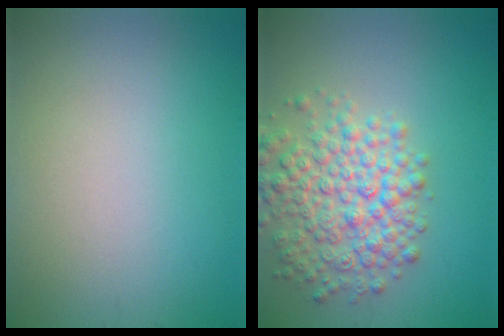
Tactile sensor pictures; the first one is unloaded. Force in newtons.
{"total": 6.1, "press": 6.1, "slide": 0.2}